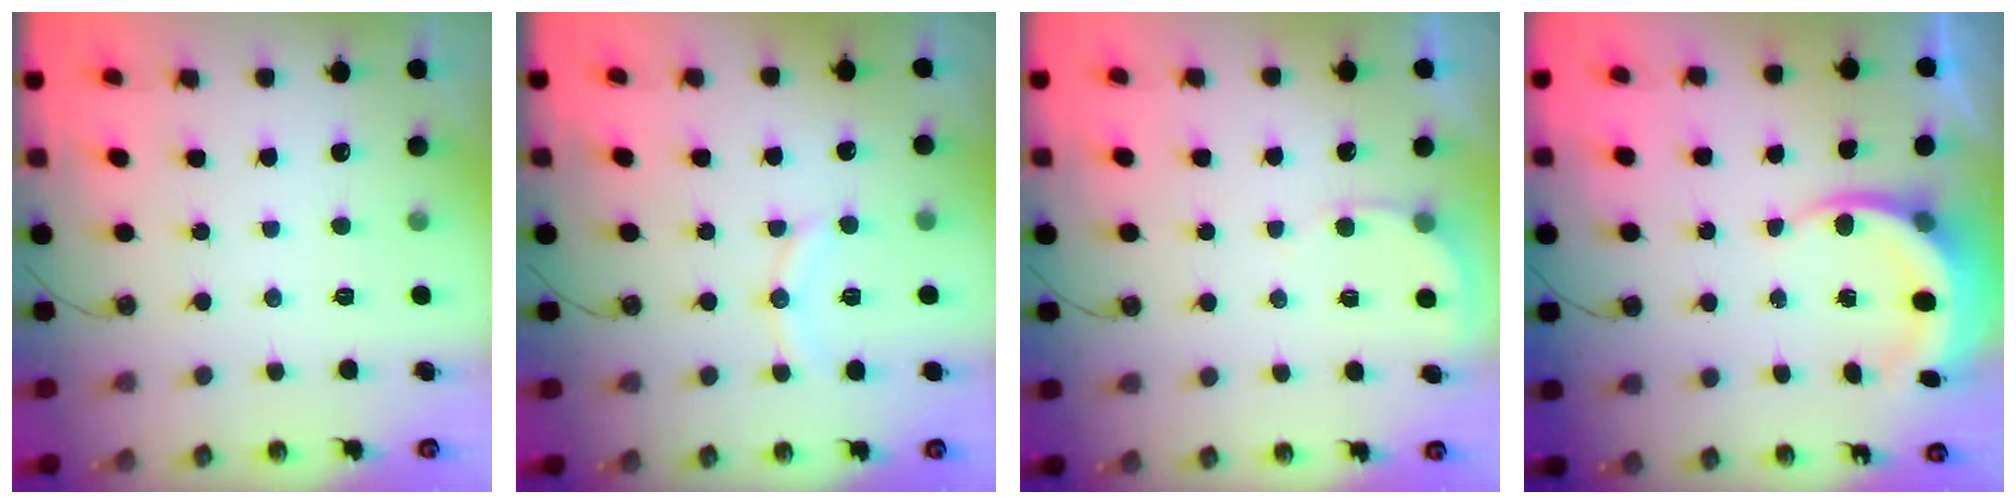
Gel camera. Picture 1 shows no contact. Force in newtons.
{"total": 7.9, "press": 7.7, "slide": 1.7}
{"total": 3.3, "press": 3.2, "slide": 0.2}
{"total": 6.2, "press": 6.0, "slide": 1.6}